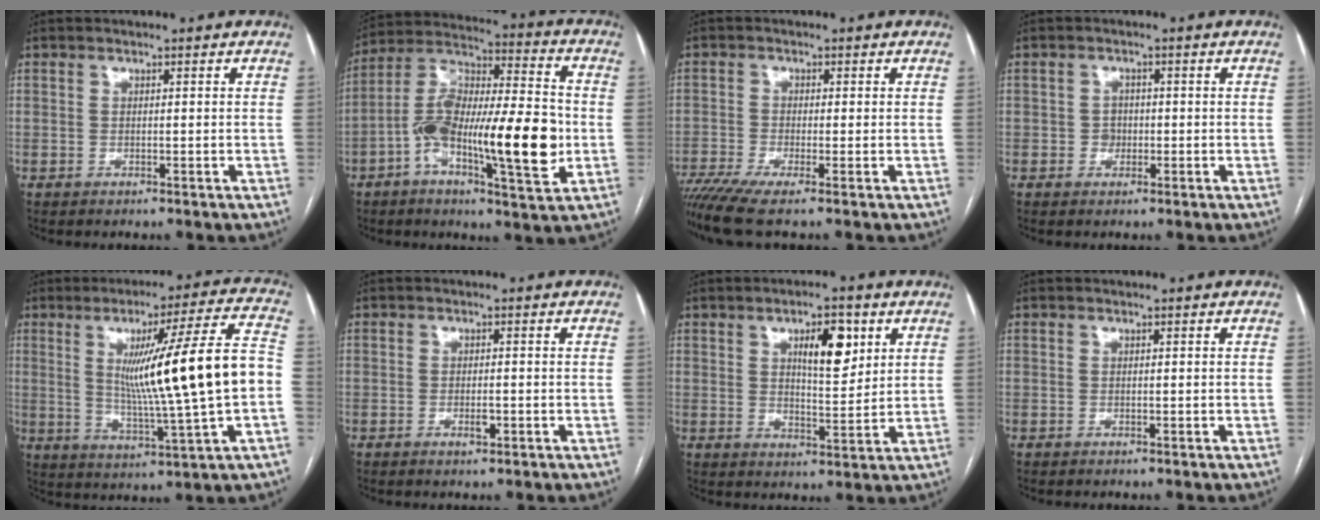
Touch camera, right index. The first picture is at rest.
{"total": 19.8, "force": [-4.7, 4.3, 18.7], "torque": [-0.341, 0.010, -0.080]}
{"total": 6.6, "force": [-4.7, 0.0, 4.6], "torque": [-0.087, -0.012, -0.088]}
{"total": 1.8, "force": [-0.4, 1.6, 0.7], "torque": [-0.007, 0.006, -0.006]}
{"total": 18.3, "force": [0.6, -0.5, 18.3], "torque": [-0.281, 0.007, 0.010]}
{"total": 1.7, "force": [-0.6, 0.5, 1.5], "torque": [-0.027, -0.002, -0.009]}
{"total": 7.9, "force": [3.3, 2.6, 6.6], "torque": [-0.106, 0.003, 0.054]}
{"total": 0.0}